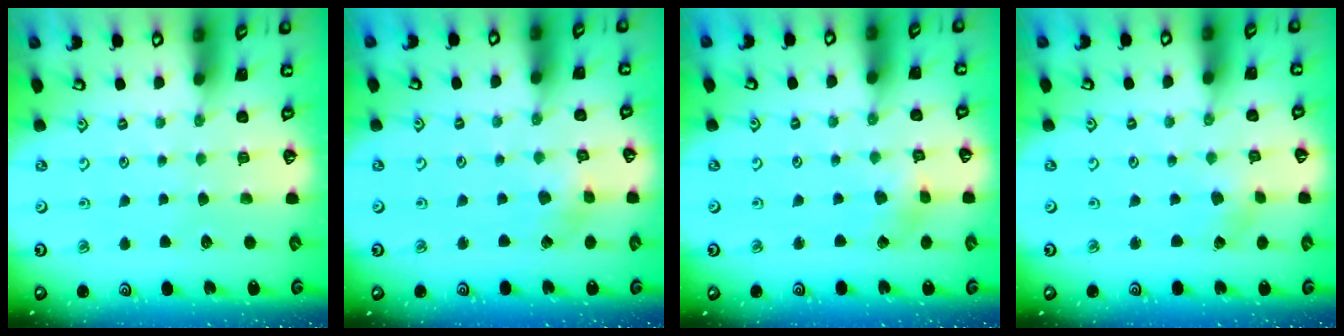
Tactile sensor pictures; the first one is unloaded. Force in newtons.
{"total": 3.0, "press": 3.0, "slide": 0.4}
{"total": 2.0, "press": 2.0, "slide": 0.3}
{"total": 0.7, "press": 0.7, "slide": 0.0}